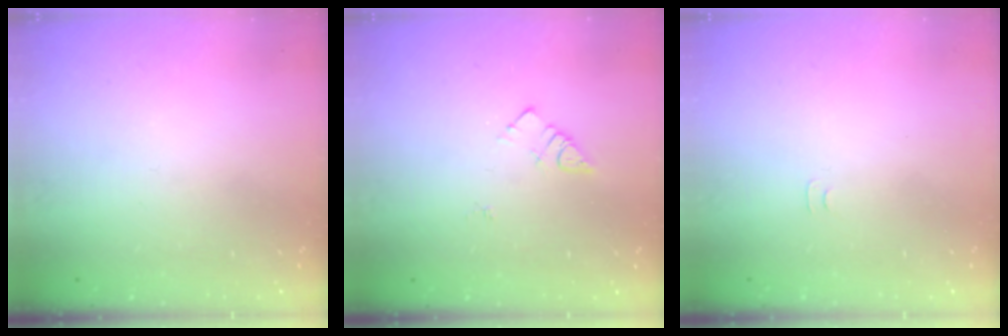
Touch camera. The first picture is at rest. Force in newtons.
{"total": 4.1, "press": 4.0, "slide": 0.7}
{"total": 3.7, "press": 3.7, "slide": 0.4}